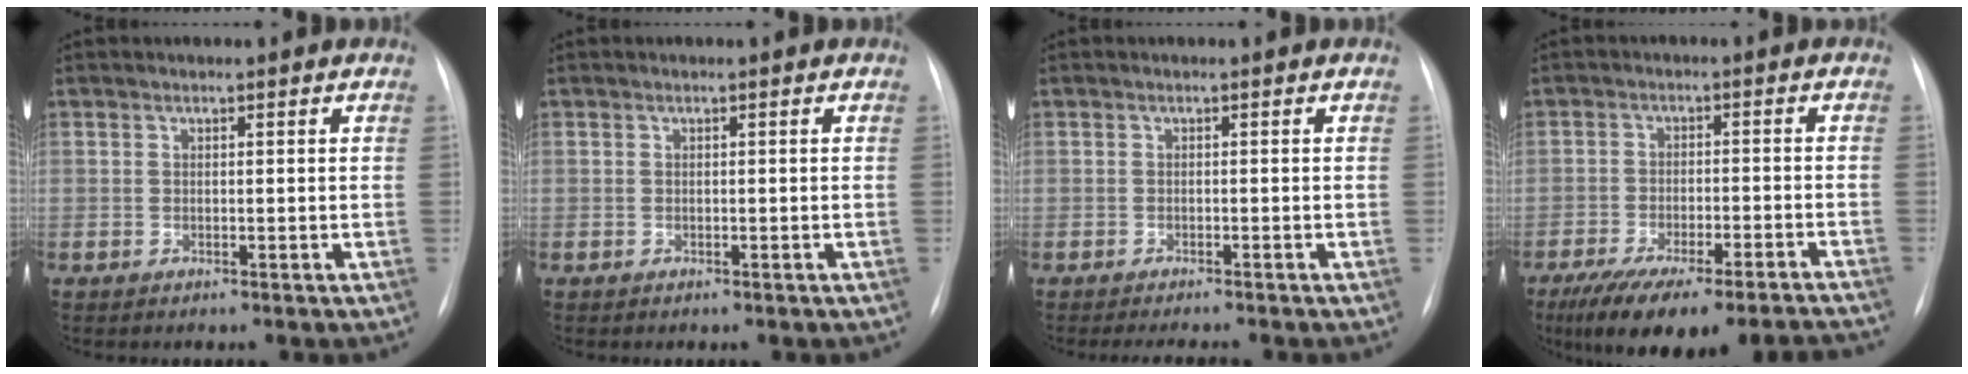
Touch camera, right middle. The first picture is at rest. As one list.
[{"total": 0.0}, {"total": 4.3, "force": [-3.8, 0.4, 1.9], "torque": [-0.020, -0.006, -0.047]}, {"total": 19.2, "force": [-16.2, 3.1, 9.7], "torque": [-0.130, -0.011, -0.225]}]